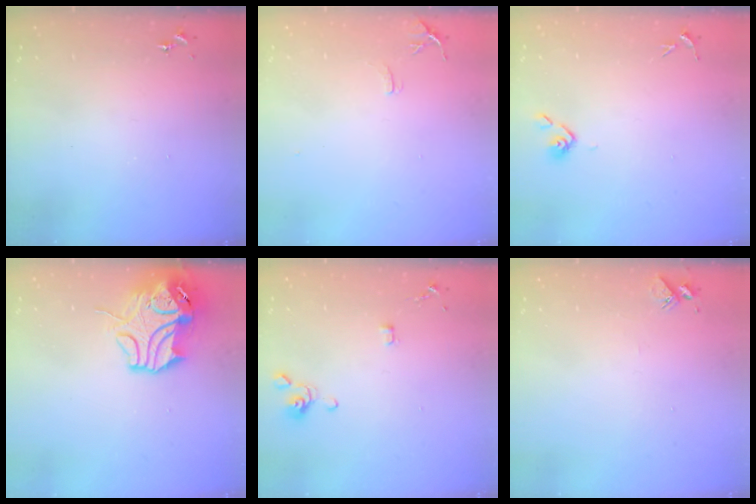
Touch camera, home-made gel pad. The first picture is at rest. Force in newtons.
{"total": 7.1, "press": 7.1, "slide": 0.8}
{"total": 4.3, "press": 4.2, "slide": 0.9}
{"total": 13.7, "press": 13.5, "slide": 2.1}
{"total": 3.8, "press": 3.7, "slide": 0.9}
{"total": 5.4, "press": 5.3, "slide": 0.6}